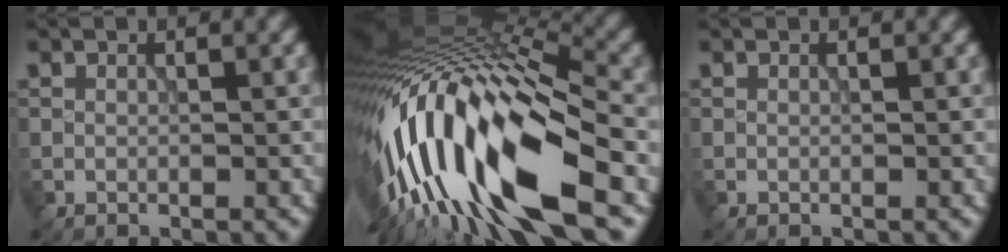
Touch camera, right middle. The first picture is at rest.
{"total": 16.1, "force": [-4.9, 5.1, 14.5], "torque": [-0.272, 0.021, -0.088]}
{"total": 0.0}